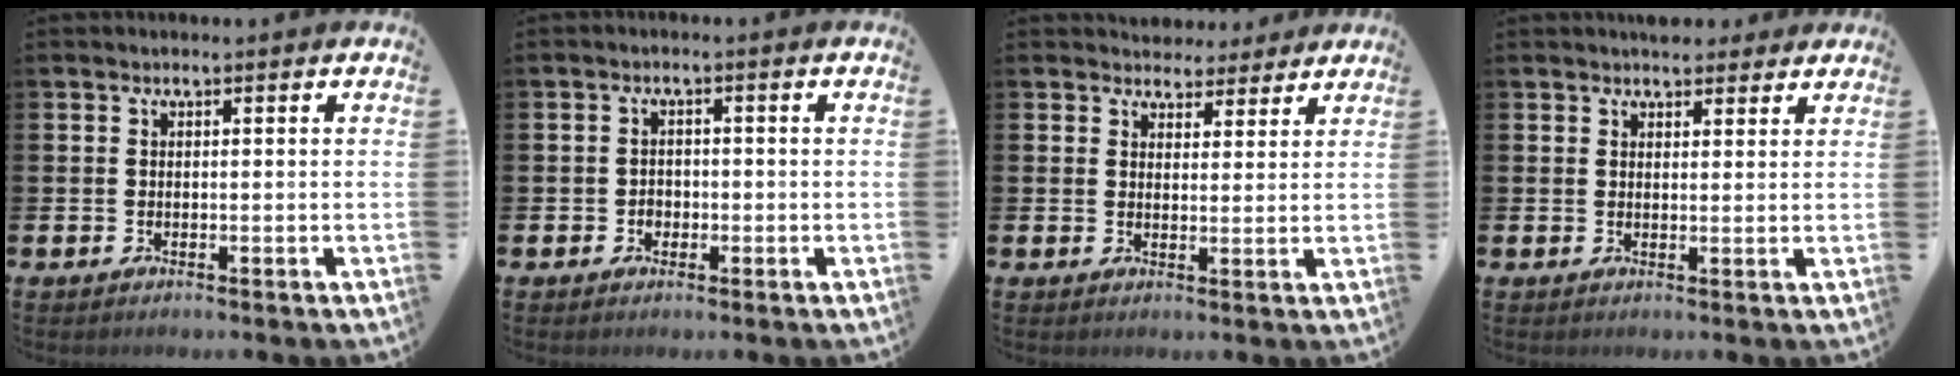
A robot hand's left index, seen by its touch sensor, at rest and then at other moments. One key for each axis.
{"total": 1.7, "fx": -0.7, "fy": 1.5, "fz": 0.5, "tx": -0.004, "ty": 0.001, "tz": -0.018}
{"total": 3.7, "fx": 3.4, "fy": 1.4, "fz": -0.3, "tx": 0.004, "ty": -0.018, "tz": 0.060}
{"total": 3.3, "fx": 3.1, "fy": 1.1, "fz": -0.1, "tx": 0.006, "ty": -0.013, "tz": 0.057}